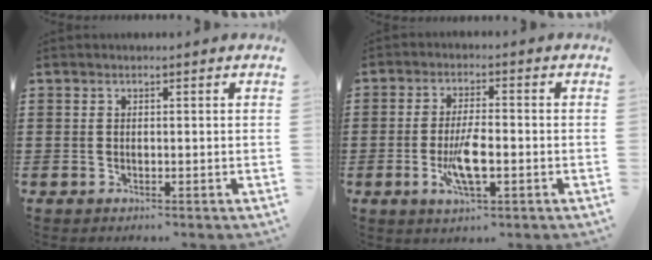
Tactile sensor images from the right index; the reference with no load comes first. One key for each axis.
{"total": 5.9, "fx": -1.7, "fy": 1.6, "fz": 5.4, "tx": -0.116, "ty": -0.009, "tz": -0.035}